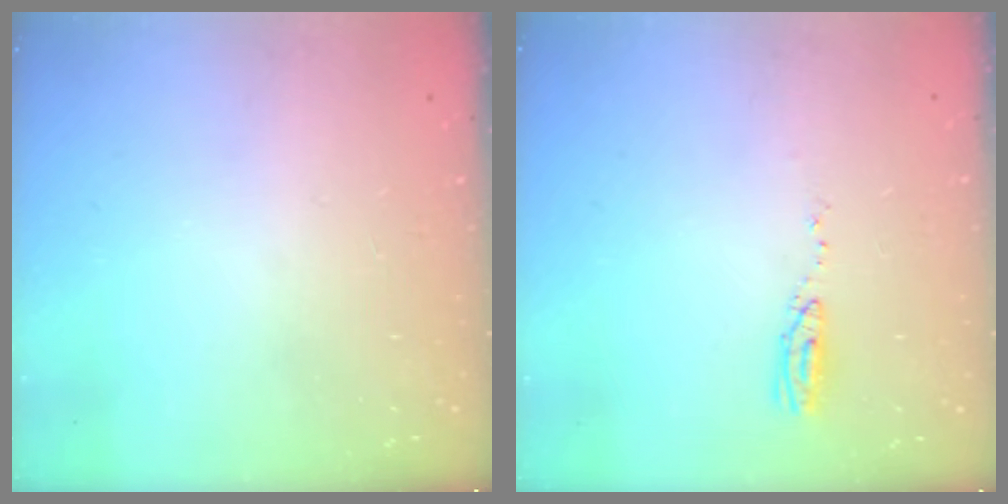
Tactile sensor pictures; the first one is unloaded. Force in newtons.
{"total": 14.7, "press": 6.3, "slide": 13.3}